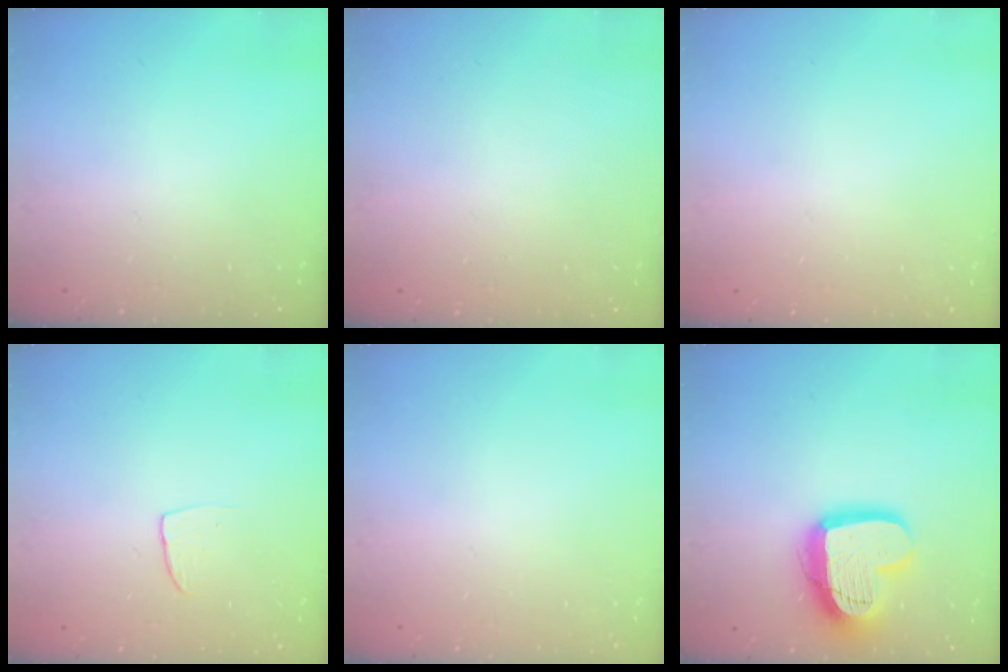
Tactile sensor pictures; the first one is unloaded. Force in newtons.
{"total": 0.0}
{"total": 0.0}
{"total": 3.3, "press": 3.3, "slide": 0.2}
{"total": 0.0}
{"total": 17.4, "press": 17.4, "slide": 1.4}